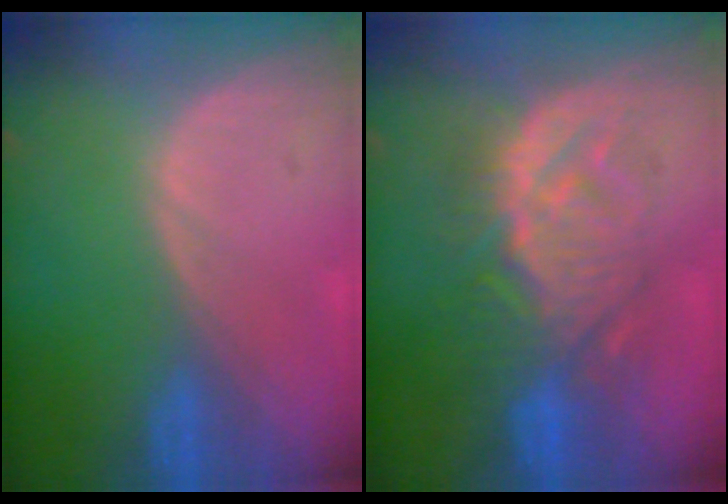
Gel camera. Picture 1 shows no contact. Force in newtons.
{"total": 9.4, "press": 9.3, "slide": 1.4}